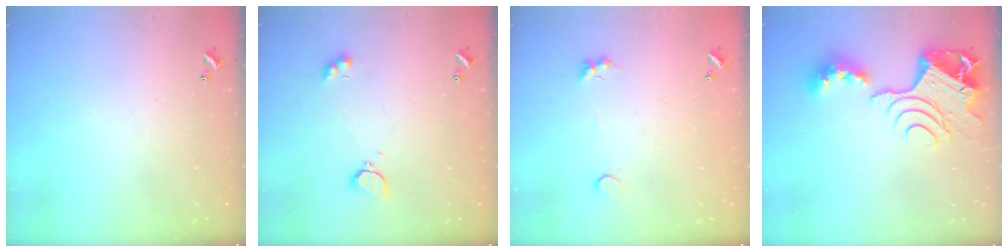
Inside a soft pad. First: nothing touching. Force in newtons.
{"total": 2.5, "press": 2.5, "slide": 0.6}
{"total": 1.5, "press": 1.3, "slide": 0.7}
{"total": 11.7, "press": 11.6, "slide": 1.3}